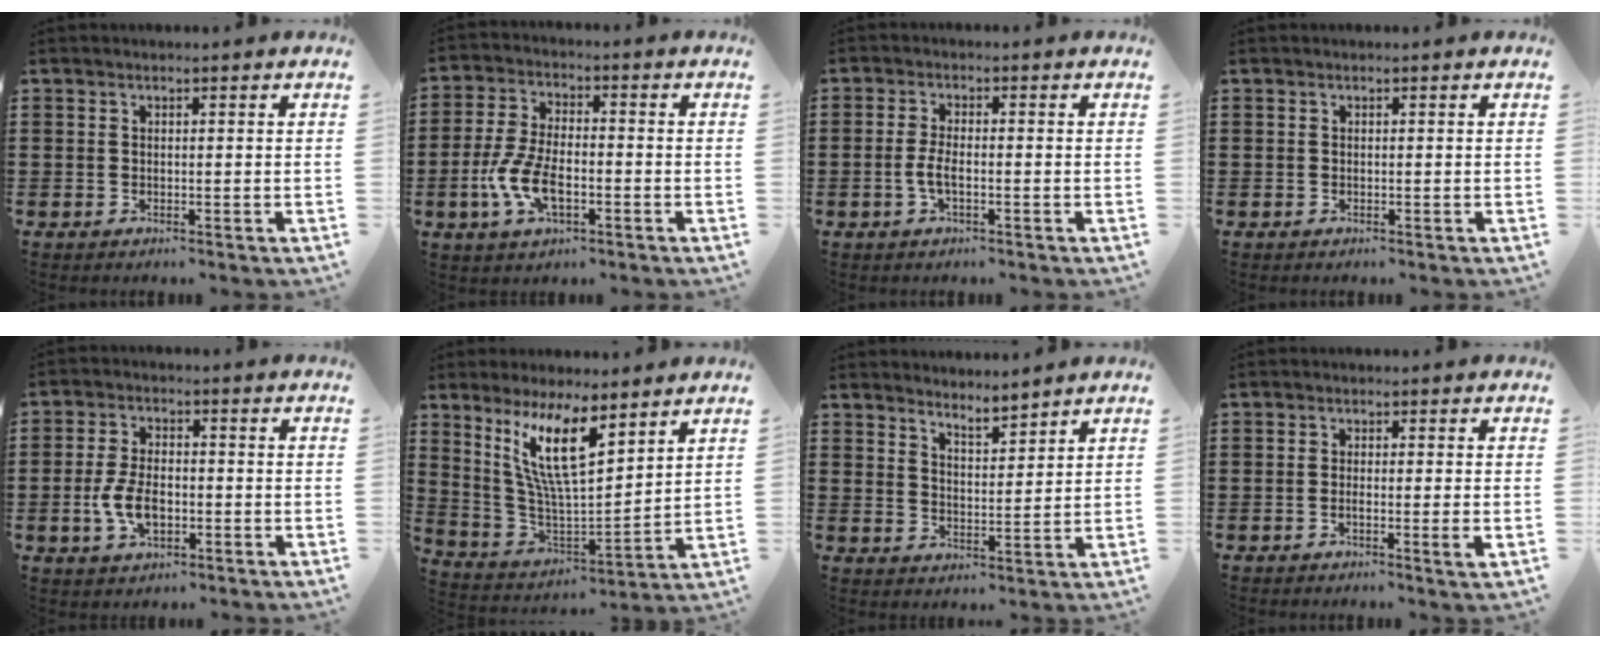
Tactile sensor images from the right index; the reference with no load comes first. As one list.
[{"total": 7.7, "force": [-2.5, 3.3, 6.4], "torque": [-0.148, -0.006, -0.052]}, {"total": 3.2, "force": [-0.8, 1.0, 3.0], "torque": [-0.075, -0.005, -0.022]}, {"total": 0.0}, {"total": 6.2, "force": [-1.5, 3.4, 5.0], "torque": [-0.115, 0.000, -0.032]}, {"total": 11.7, "force": [6.4, 3.1, 9.3], "torque": [-0.208, -0.020, 0.114]}, {"total": 3.7, "force": [3.6, 0.1, -0.4], "torque": [-0.006, -0.015, 0.069]}, {"total": 2.1, "force": [-0.6, 0.1, 2.0], "torque": [-0.033, -0.005, -0.011]}]